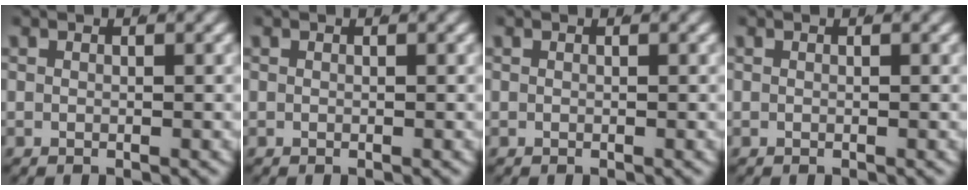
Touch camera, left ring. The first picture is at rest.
{"total": 0.0}
{"total": 0.0}
{"total": 0.0}